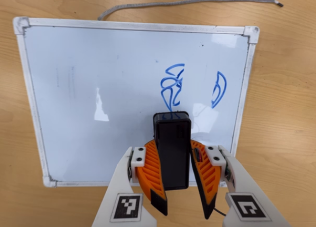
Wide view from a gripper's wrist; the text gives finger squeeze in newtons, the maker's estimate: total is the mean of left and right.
{"total": 11.2, "left": 10.6, "right": 11.9}